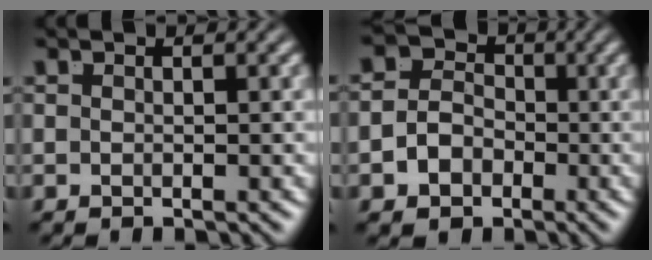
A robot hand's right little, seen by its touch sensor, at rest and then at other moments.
{"total": 7.9, "force": [-1.4, 7.2, 2.7], "torque": [-0.056, -0.024, -0.031]}